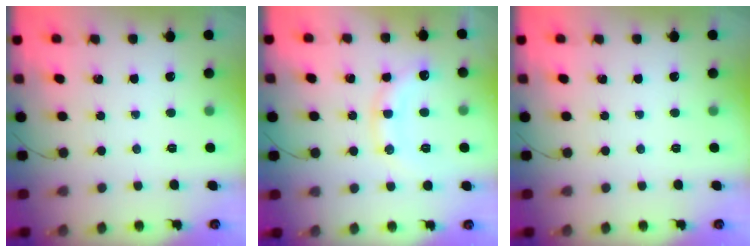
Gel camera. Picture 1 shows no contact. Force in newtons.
{"total": 11.9, "press": 11.9, "slide": 0.1}
{"total": 0.0}